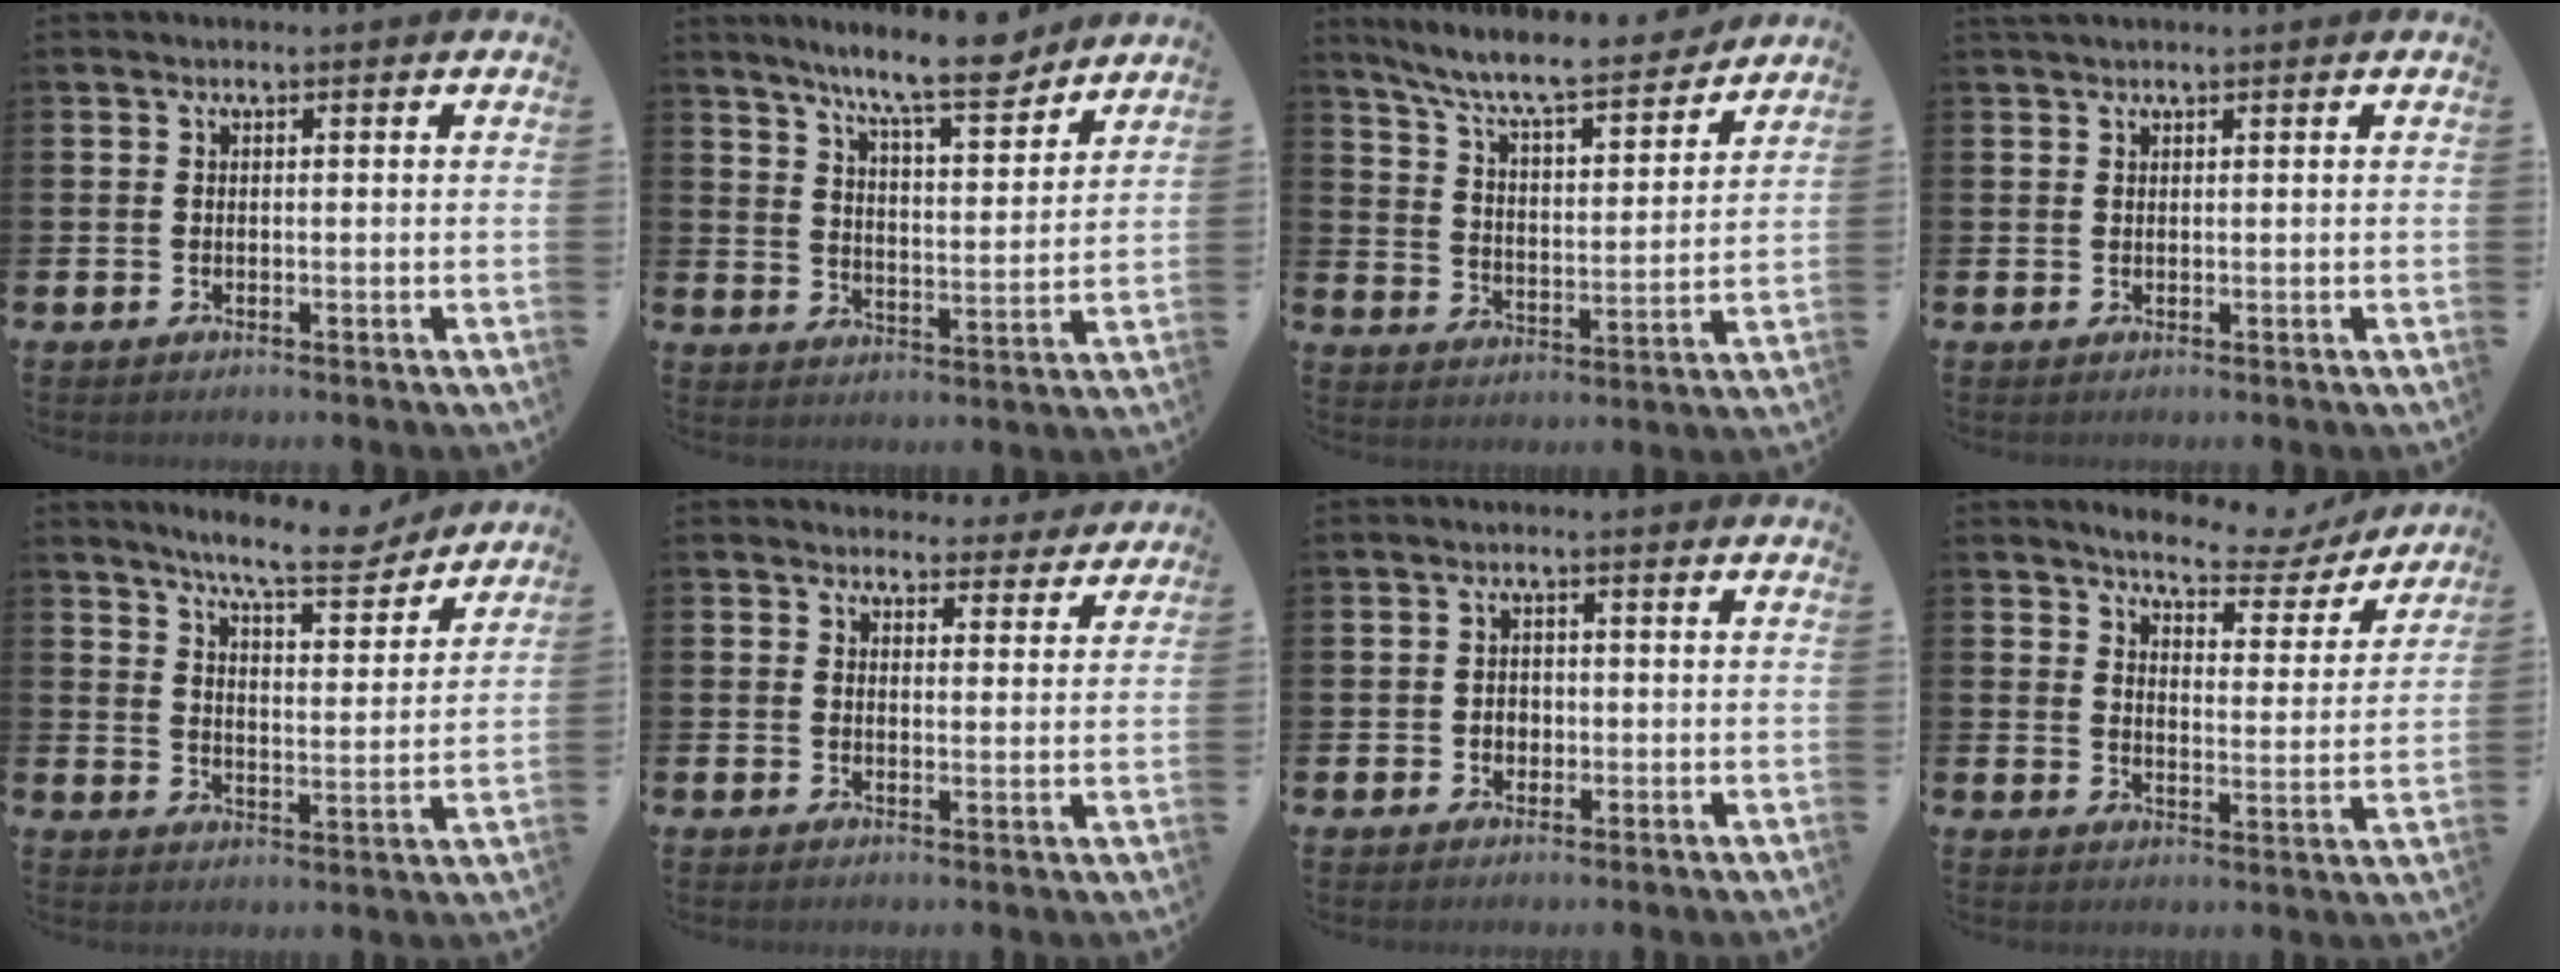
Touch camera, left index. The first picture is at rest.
{"total": 9.9, "force": [8.8, 1.2, 4.6], "torque": [-0.090, -0.049, 0.151]}
{"total": 8.9, "force": [8.1, 1.1, 3.5], "torque": [-0.094, -0.061, 0.135]}
{"total": 0.9, "force": [0.9, 0.1, 0.3], "torque": [-0.001, -0.001, 0.015]}
{"total": 8.9, "force": [8.2, 1.0, 3.3], "torque": [-0.076, -0.050, 0.142]}
{"total": 3.9, "force": [3.7, 1.1, -0.1], "torque": [0.013, -0.027, 0.063]}
{"total": 1.8, "force": [-0.2, 1.6, 0.8], "torque": [-0.005, 0.003, -0.009]}
{"total": 5.8, "force": [5.4, 1.5, 1.4], "torque": [-0.037, -0.038, 0.087]}